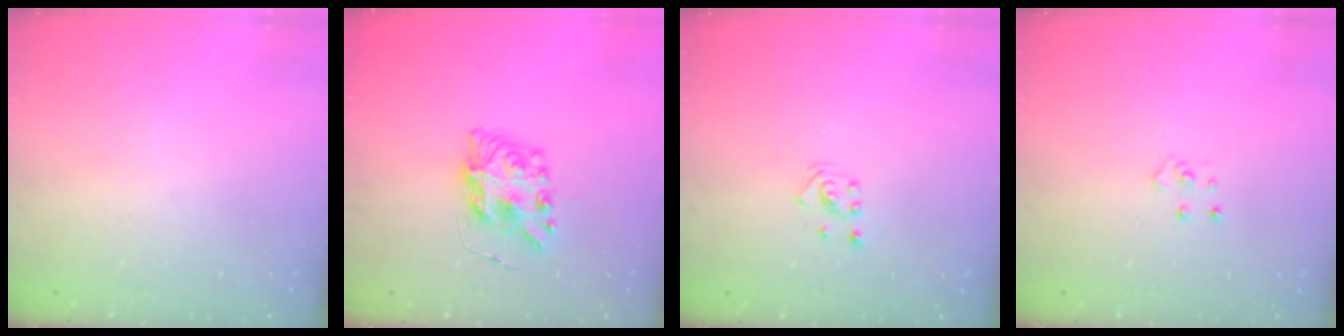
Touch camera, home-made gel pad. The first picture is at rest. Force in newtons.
{"total": 8.7, "press": 8.7, "slide": 0.3}
{"total": 2.1, "press": 1.9, "slide": 0.8}
{"total": 4.6, "press": 4.6, "slide": 0.4}